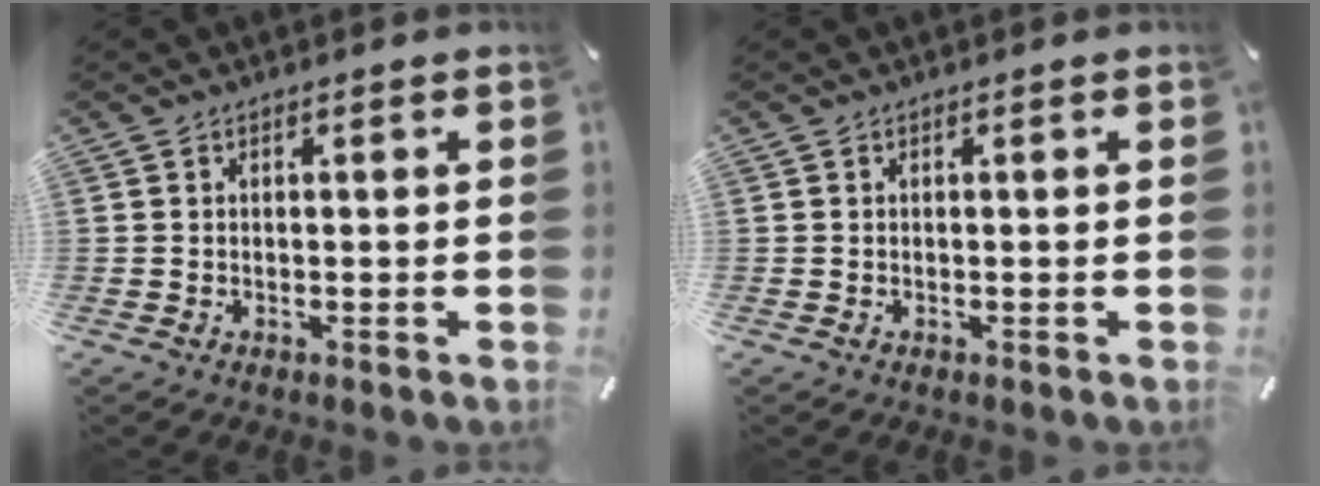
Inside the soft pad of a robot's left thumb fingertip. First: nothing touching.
{"total": 0.0}